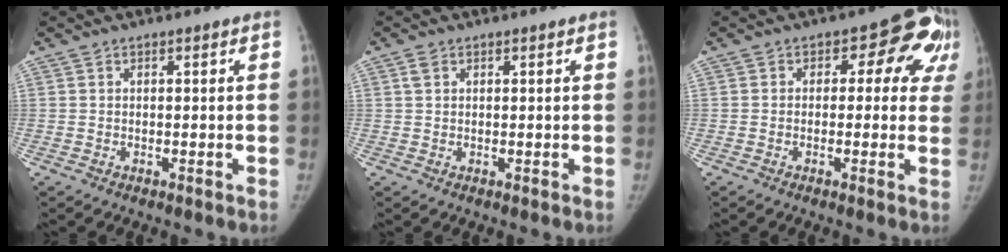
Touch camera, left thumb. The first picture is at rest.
{"total": 1.4, "force": [0.6, 1.0, 0.7], "torque": [-0.012, 0.005, 0.013]}
{"total": 9.7, "force": [2.2, 6.3, 7.0], "torque": [-0.018, 0.015, 0.010]}